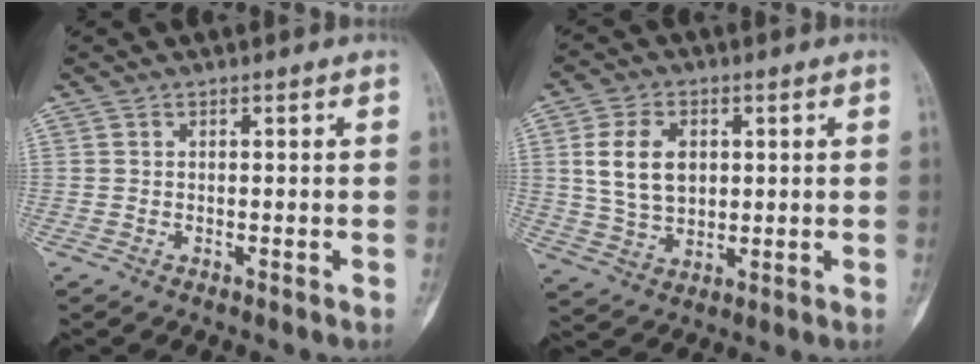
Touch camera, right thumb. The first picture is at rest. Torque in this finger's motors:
{"motor_torque": [0.94, 1.55, 0.89, 0.02, 0.25]}